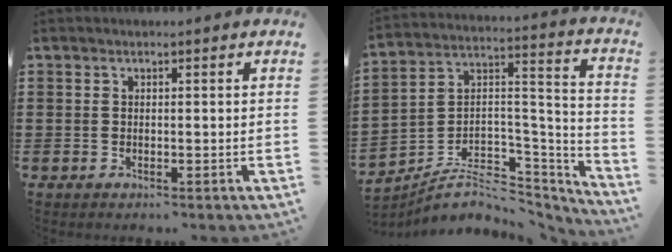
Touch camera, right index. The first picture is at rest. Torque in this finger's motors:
{"motor_torque": [-0.37, 0.21, -1.05, -0.21]}